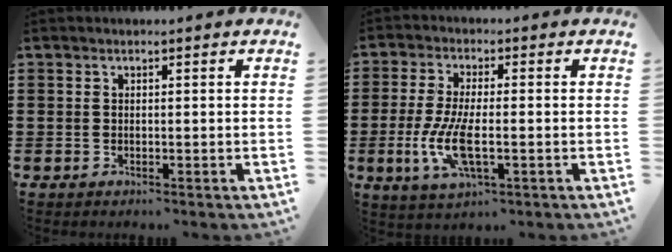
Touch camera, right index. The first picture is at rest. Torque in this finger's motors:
{"motor_torque": [2.14, 0.00, 0.65, 0.21]}